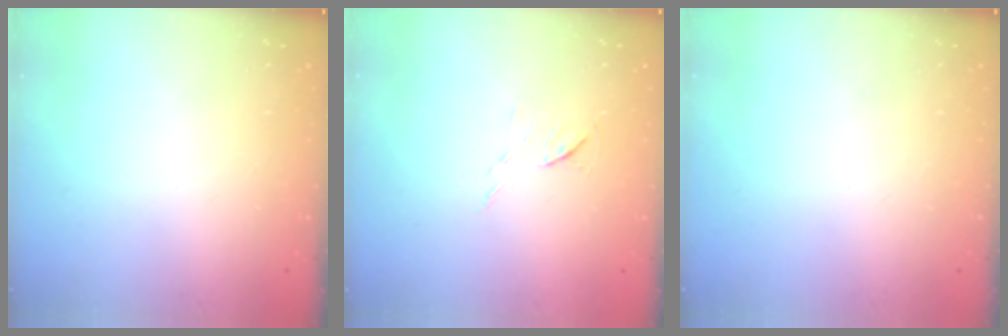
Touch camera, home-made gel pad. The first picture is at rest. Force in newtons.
{"total": 5.3, "press": 5.3, "slide": 0.5}
{"total": 0.0}